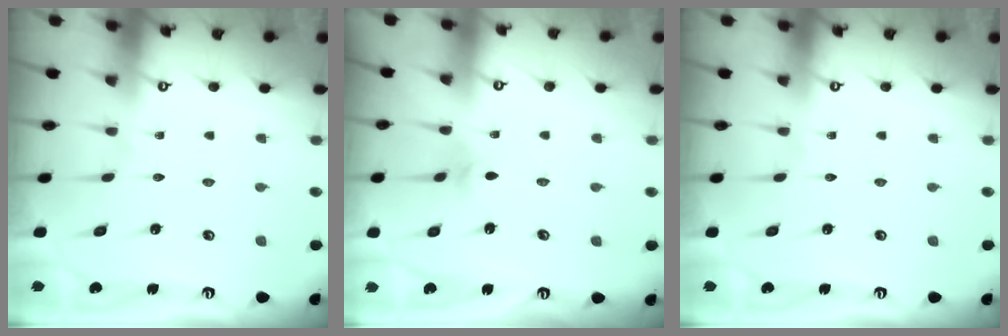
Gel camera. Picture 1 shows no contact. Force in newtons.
{"total": 3.3, "press": 3.1, "slide": 0.9}
{"total": 0.0}